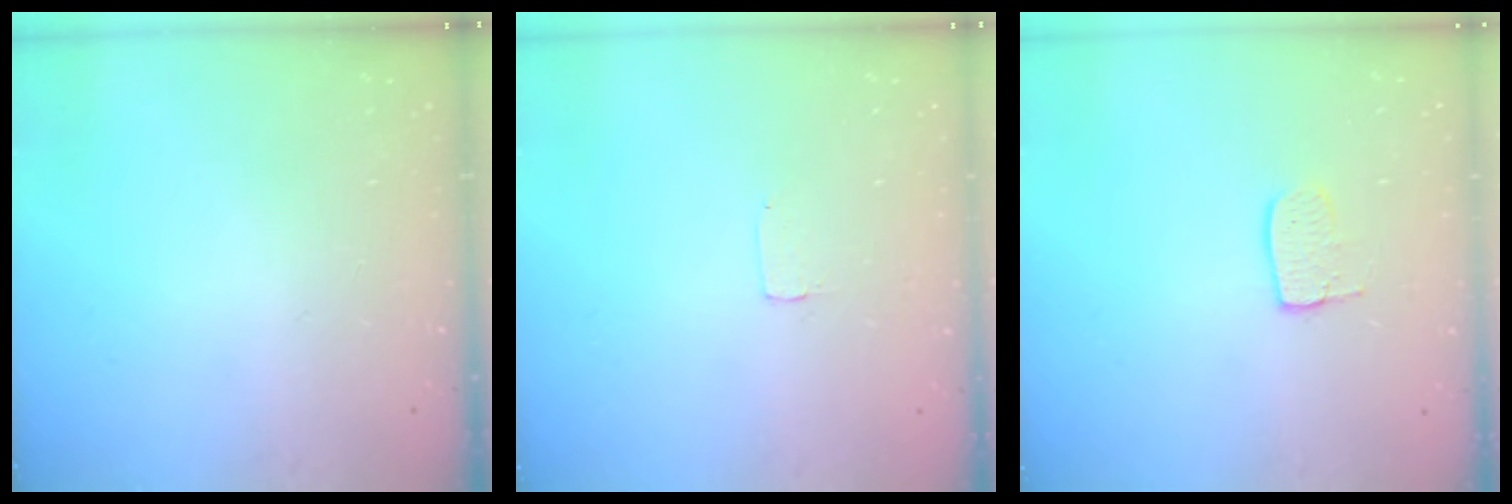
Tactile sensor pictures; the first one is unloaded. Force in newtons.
{"total": 1.7, "press": 1.7, "slide": 0.1}
{"total": 6.3, "press": 6.3, "slide": 0.4}